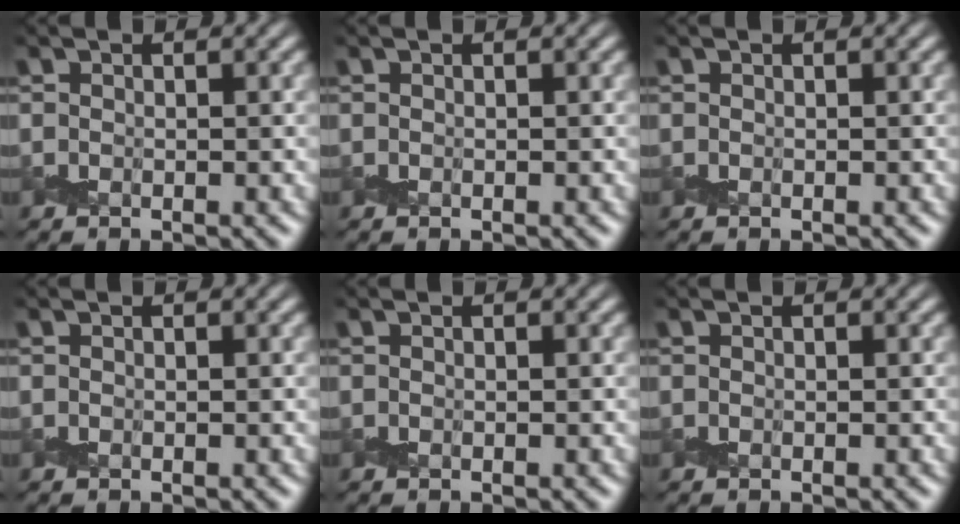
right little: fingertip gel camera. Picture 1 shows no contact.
{"total": 0.0}
{"total": 0.0}
{"total": 0.0}
{"total": 0.0}
{"total": 0.0}